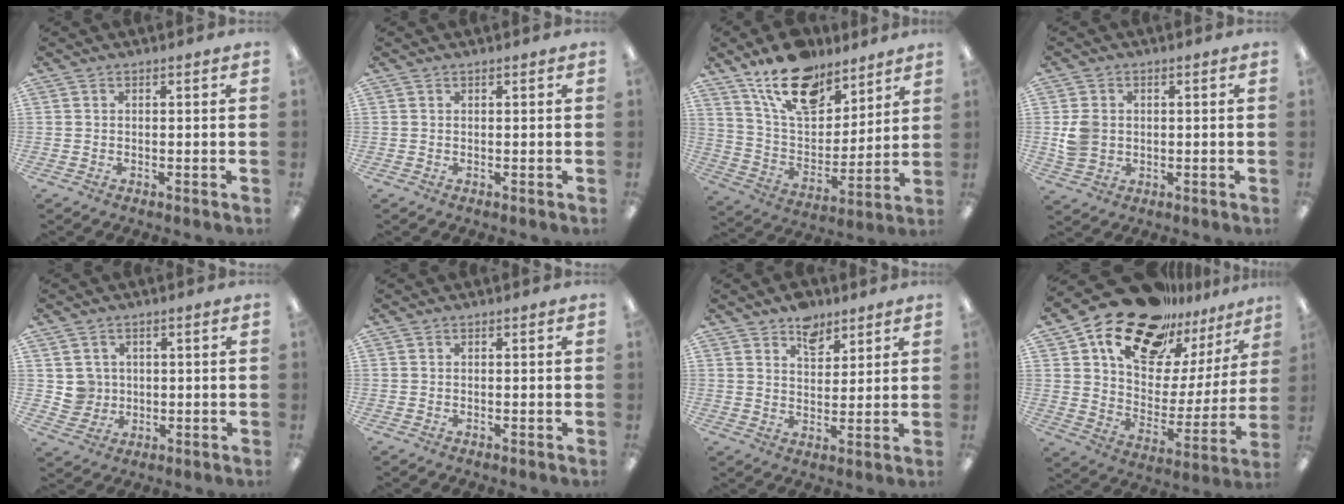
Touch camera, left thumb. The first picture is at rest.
{"total": 0.0}
{"total": 17.7, "force": [12.9, 8.7, 8.3], "torque": [-0.150, -0.070, 0.234]}
{"total": 5.8, "force": [0.4, 5.0, 2.9], "torque": [-0.055, 0.008, 0.010]}
{"total": 4.6, "force": [1.1, 4.4, 0.1], "torque": [-0.003, 0.004, 0.020]}
{"total": 0.0}
{"total": 7.0, "force": [5.2, 4.1, 2.4], "torque": [-0.024, -0.025, 0.090]}
{"total": 20.5, "force": [15.7, 10.4, 8.1], "torque": [-0.150, -0.103, 0.277]}